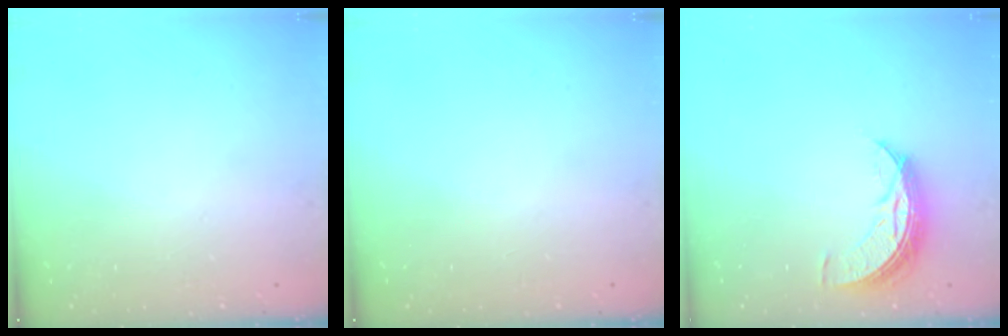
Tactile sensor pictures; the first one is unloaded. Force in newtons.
{"total": 0.0}
{"total": 8.2, "press": 8.1, "slide": 0.3}